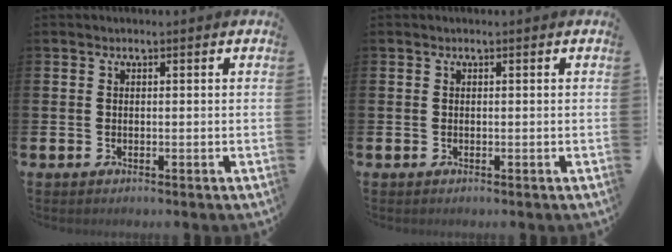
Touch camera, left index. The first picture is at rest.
{"total": 0.0}